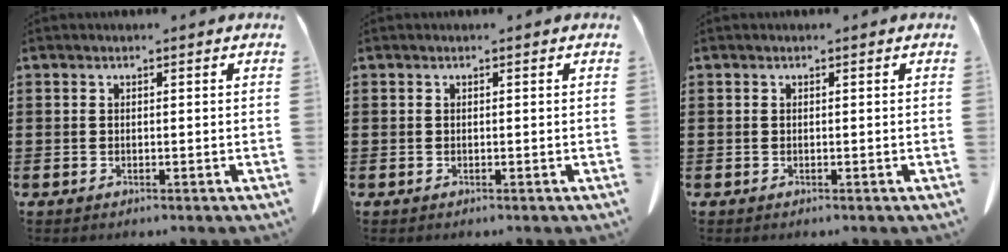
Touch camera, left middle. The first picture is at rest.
{"total": 0.0}
{"total": 0.0}